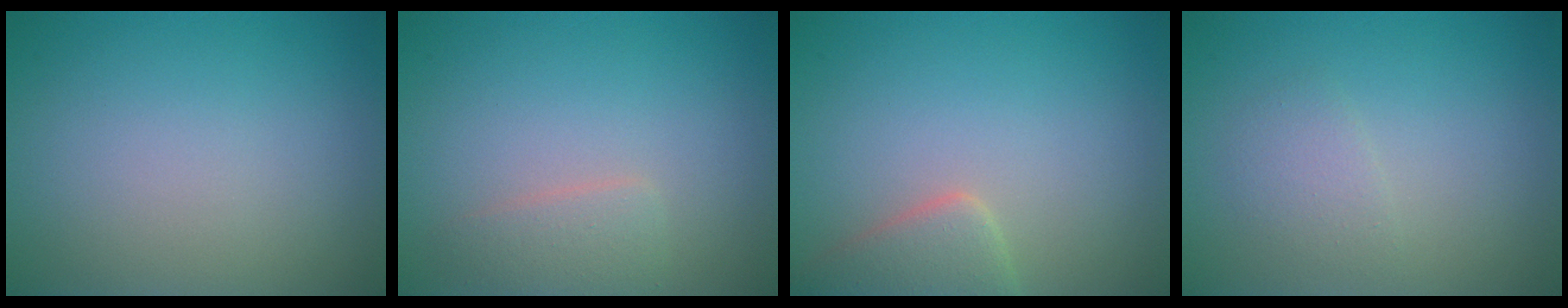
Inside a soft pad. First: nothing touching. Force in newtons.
{"total": 1.8, "press": 1.8, "slide": 0.0}
{"total": 3.3, "press": 3.3, "slide": 0.3}
{"total": 1.5, "press": 1.5, "slide": 0.0}